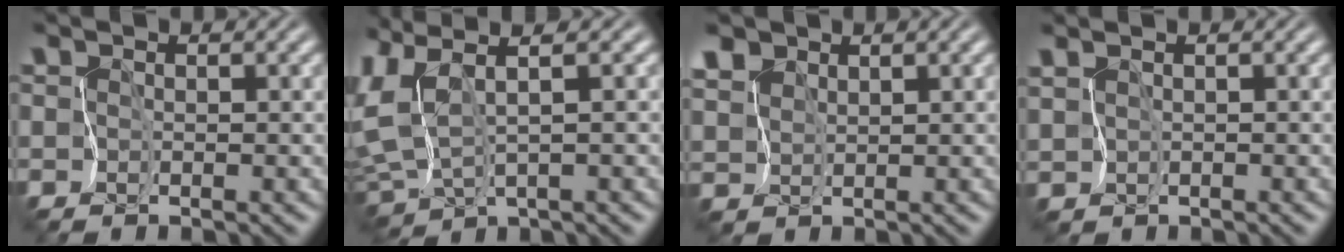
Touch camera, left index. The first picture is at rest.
{"total": 4.7, "force": [1.0, 1.6, 4.3], "torque": [-0.125, -0.001, 0.025]}
{"total": 2.0, "force": [1.8, 0.8, -0.1], "torque": [-0.019, 0.001, 0.041]}
{"total": 0.8, "force": [0.6, 0.5, -0.3], "torque": [0.007, 0.001, 0.013]}